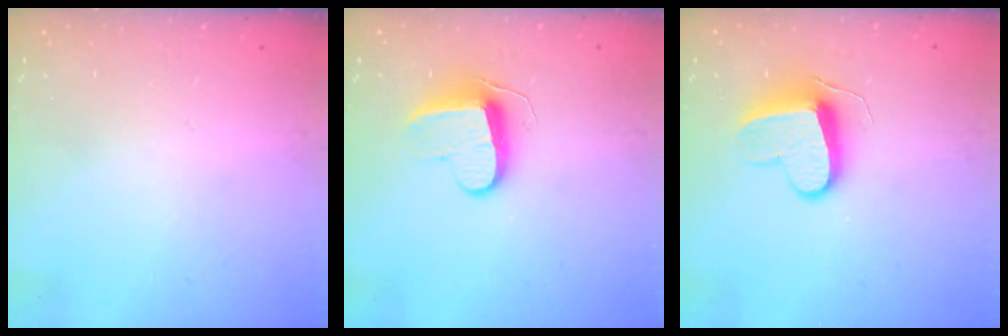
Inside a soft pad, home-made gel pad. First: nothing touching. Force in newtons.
{"total": 9.4, "press": 9.4, "slide": 0.5}
{"total": 10.3, "press": 10.2, "slide": 1.2}